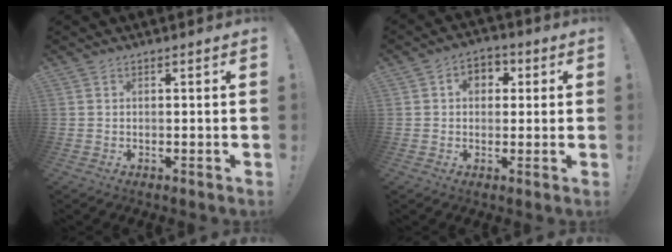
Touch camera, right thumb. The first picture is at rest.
{"total": 5.8, "force": [1.1, 4.8, 3.1], "torque": [-0.035, 0.003, 0.018]}